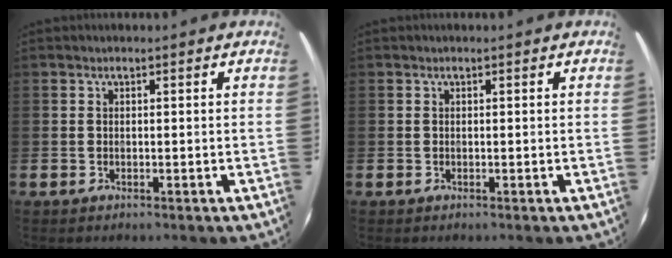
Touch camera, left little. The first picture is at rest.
{"total": 0.0}